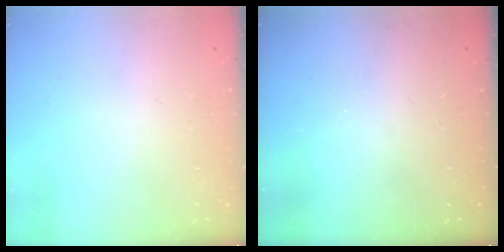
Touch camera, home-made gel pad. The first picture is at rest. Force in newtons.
{"total": 0.0}